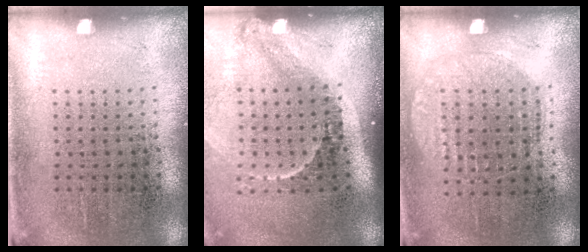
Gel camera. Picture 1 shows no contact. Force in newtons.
{"total": 2.3, "press": 1.4, "slide": 1.8}
{"total": 0.9, "press": 0.9, "slide": 0.3}